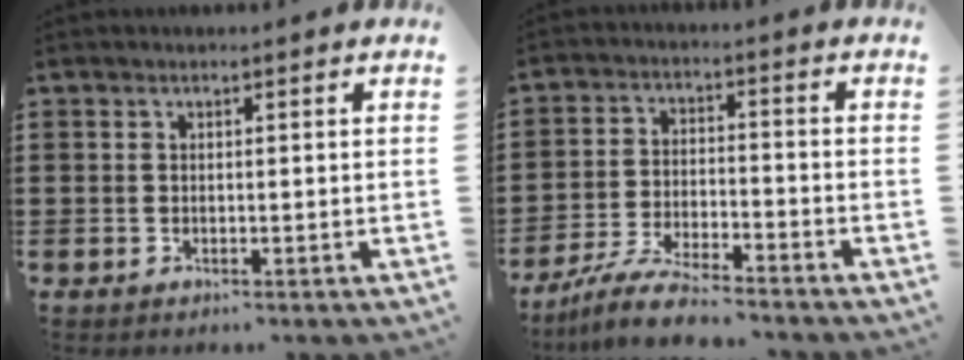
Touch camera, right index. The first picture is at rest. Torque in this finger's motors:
{"motor_torque": [0.98, 1.15, -0.09, -0.11]}